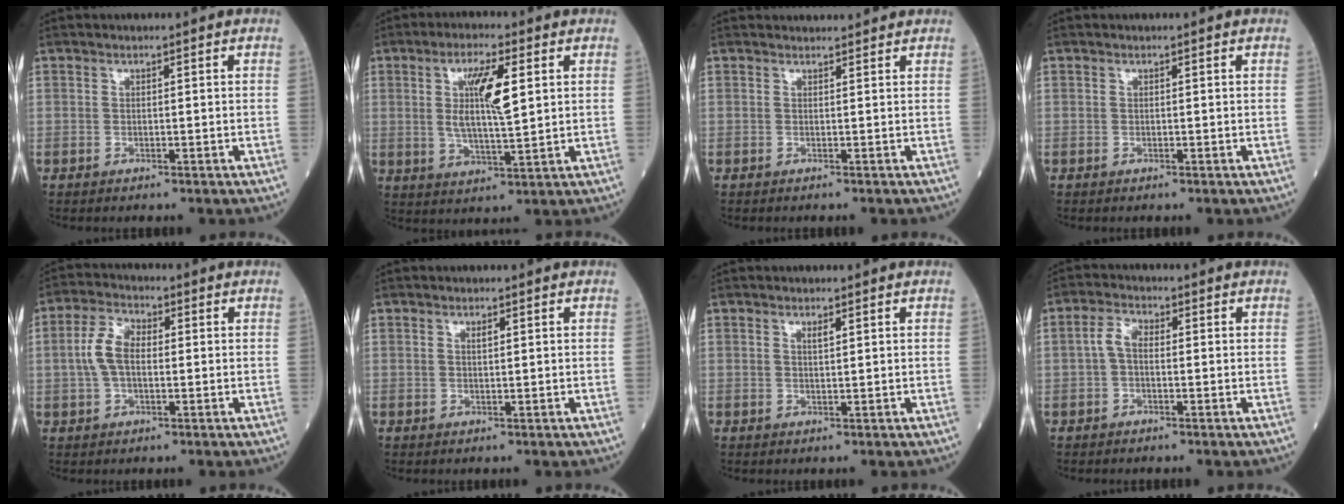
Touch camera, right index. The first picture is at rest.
{"total": 8.4, "force": [2.1, 1.3, 8.1], "torque": [-0.151, 0.000, 0.039]}
{"total": 2.9, "force": [2.8, 0.5, 0.6], "torque": [-0.023, 0.019, 0.027]}
{"total": 0.0}
{"total": 5.7, "force": [0.2, 3.0, 4.8], "torque": [-0.114, 0.017, 0.000]}
{"total": 0.7, "force": [0.4, 0.1, 0.6], "torque": [-0.014, -0.002, 0.007]}
{"total": 1.0, "force": [0.6, 0.0, 0.8], "torque": [-0.017, -0.002, 0.010]}
{"total": 3.0, "force": [-0.2, 1.6, 2.5], "torque": [-0.052, 0.014, -0.006]}